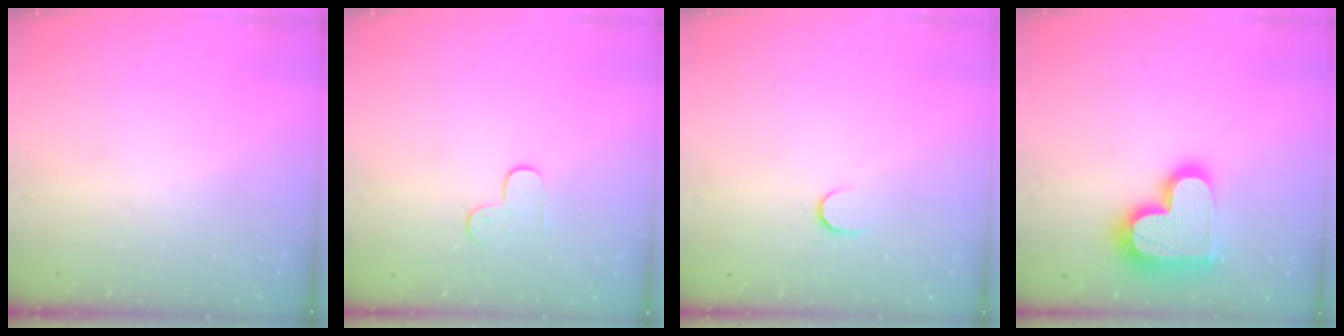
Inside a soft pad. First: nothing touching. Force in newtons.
{"total": 4.3, "press": 4.3, "slide": 0.4}
{"total": 6.3, "press": 6.3, "slide": 0.5}
{"total": 19.8, "press": 19.7, "slide": 1.3}